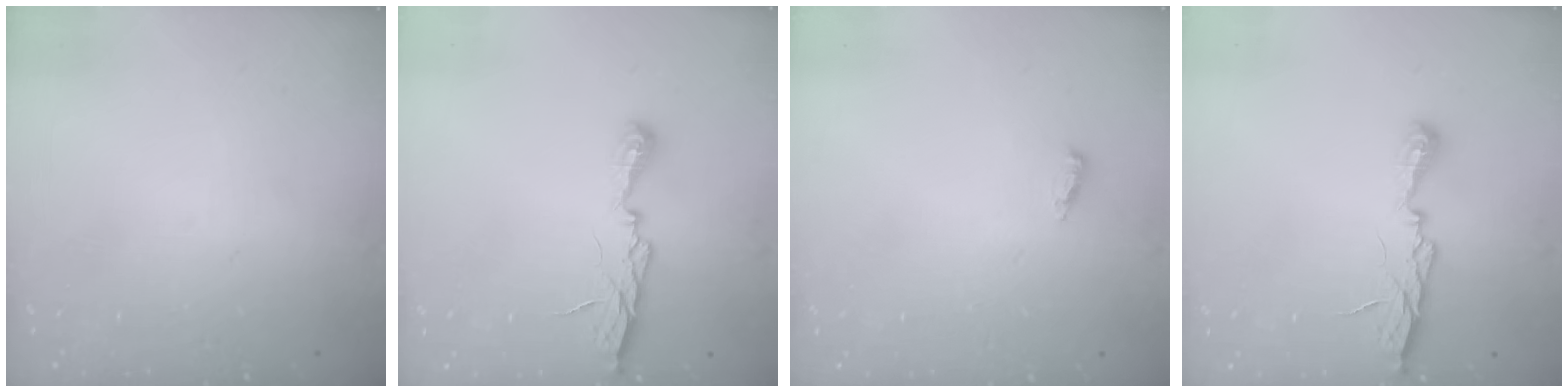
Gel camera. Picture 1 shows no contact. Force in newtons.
{"total": 7.0, "press": 7.0, "slide": 0.7}
{"total": 2.7, "press": 2.5, "slide": 1.0}
{"total": 7.0, "press": 7.0, "slide": 0.7}